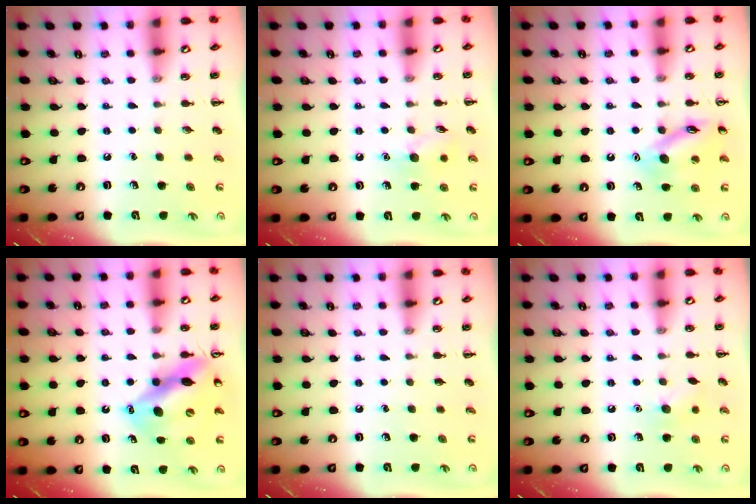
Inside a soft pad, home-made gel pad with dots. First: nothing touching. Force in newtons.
{"total": 8.1, "press": 7.9, "slide": 1.5}
{"total": 12.8, "press": 12.8, "slide": 1.1}
{"total": 13.8, "press": 13.2, "slide": 3.8}
{"total": 0.0}
{"total": 7.2, "press": 7.0, "slide": 1.5}